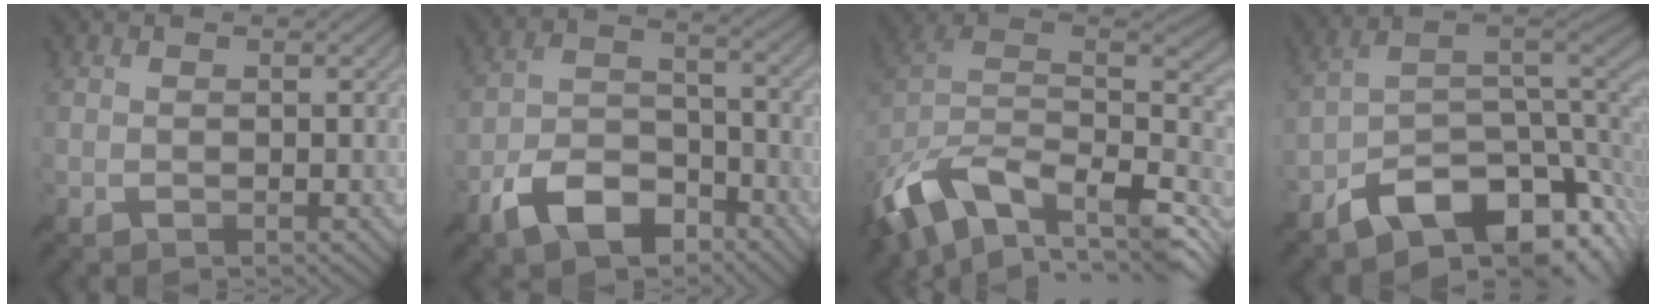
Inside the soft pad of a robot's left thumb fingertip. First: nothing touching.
{"total": 8.5, "force": [-5.8, 4.0, 4.7], "torque": [-0.087, -0.002, -0.124]}
{"total": 15.8, "force": [-8.5, 9.0, 9.9], "torque": [-0.234, -0.033, -0.131]}
{"total": 12.9, "force": [-7.1, 6.5, 8.6], "torque": [-0.142, -0.008, -0.118]}